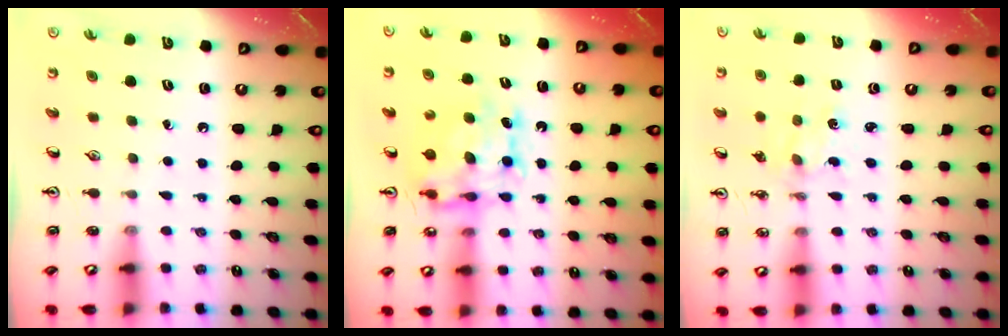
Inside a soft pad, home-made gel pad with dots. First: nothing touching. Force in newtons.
{"total": 10.0, "press": 10.0, "slide": 0.8}
{"total": 0.7, "press": 0.7, "slide": 0.1}